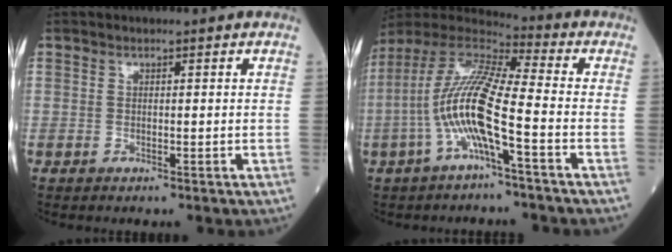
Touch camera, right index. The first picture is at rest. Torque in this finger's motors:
{"motor_torque": [0.62, -0.14, 1.05, 0.21]}